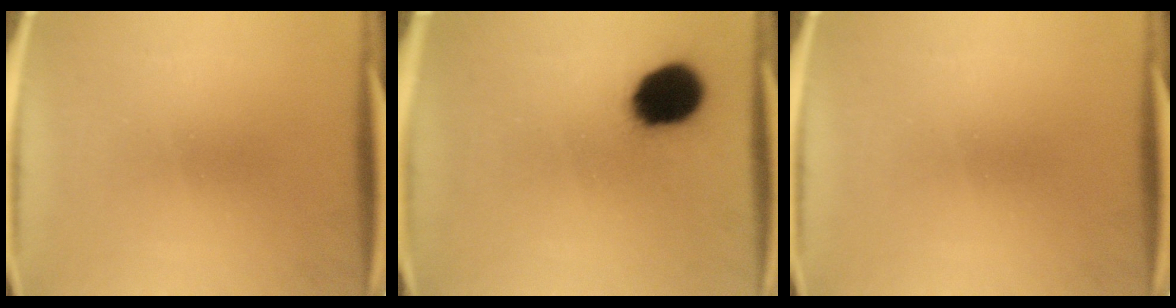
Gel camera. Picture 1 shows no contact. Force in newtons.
{"total": 13.7}
{"total": 0.0}